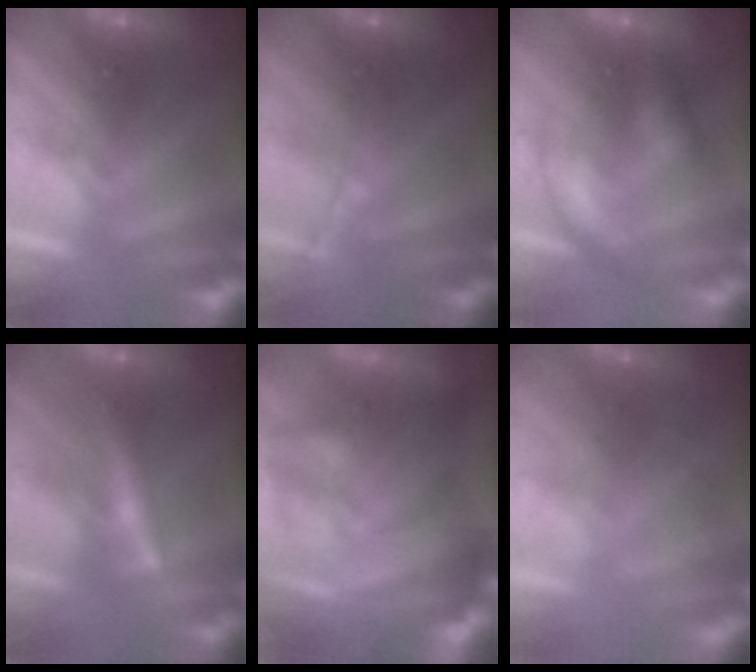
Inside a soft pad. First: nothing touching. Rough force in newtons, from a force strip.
{"total": 1.6}
{"total": 2.5}
{"total": 2.4}
{"total": 10.8}
{"total": 7.6}